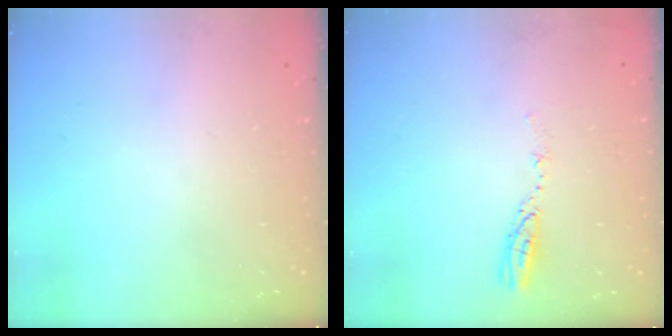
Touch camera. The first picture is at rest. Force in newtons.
{"total": 4.0, "press": 3.9, "slide": 0.5}